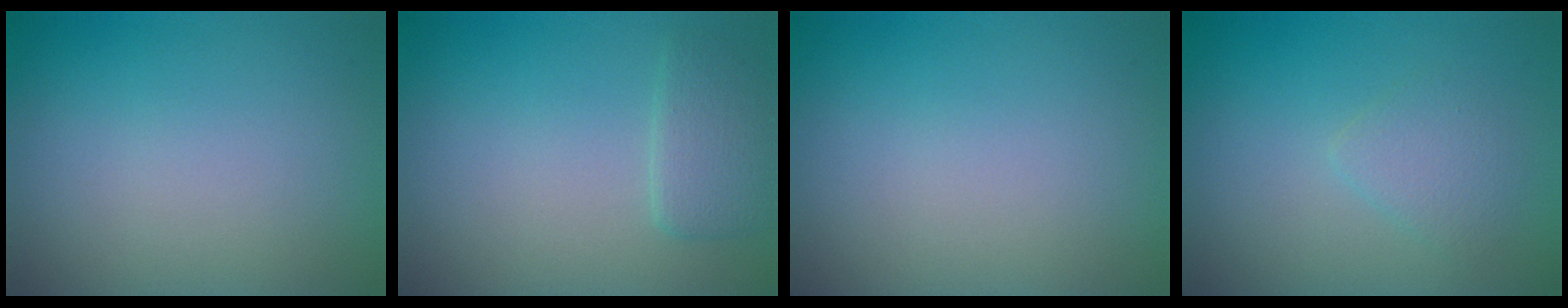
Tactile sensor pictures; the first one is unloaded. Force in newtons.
{"total": 2.0, "press": 2.0, "slide": 0.3}
{"total": 0.0}
{"total": 1.7, "press": 1.7, "slide": 0.1}